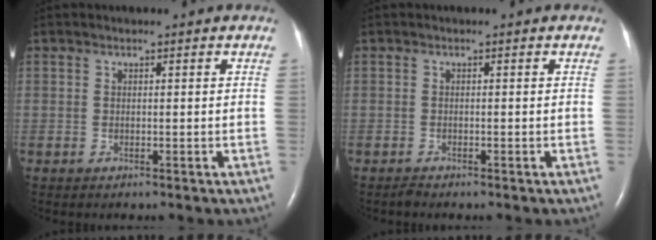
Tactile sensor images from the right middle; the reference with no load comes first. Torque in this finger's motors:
{"motor_torque": [0.29, -0.12, -0.04, -0.01]}